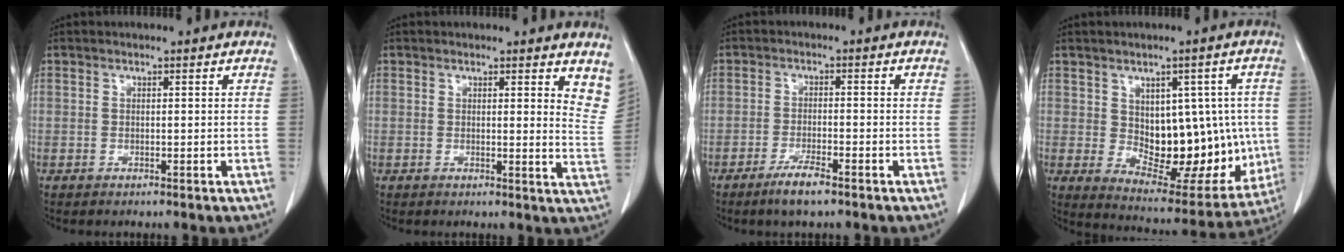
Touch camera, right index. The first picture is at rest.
{"total": 5.8, "force": [4.7, 1.1, 3.2], "torque": [-0.028, -0.027, 0.028]}
{"total": 4.2, "force": [-3.0, 0.4, 2.9], "torque": [-0.060, -0.006, -0.055]}
{"total": 16.2, "force": [-0.2, 8.7, 13.7], "torque": [-0.179, 0.007, 0.029]}